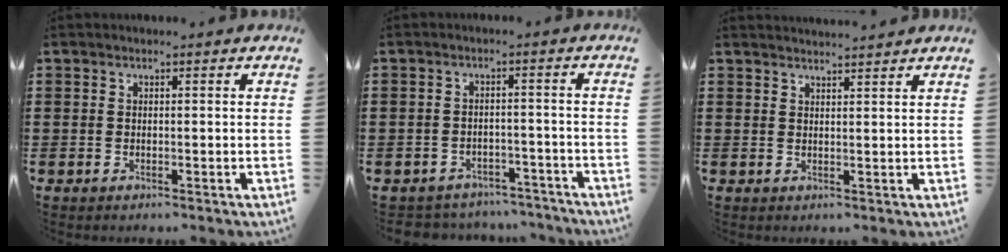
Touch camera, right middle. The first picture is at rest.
{"total": 3.3, "force": [-3.2, 0.5, -0.2], "torque": [-0.004, 0.000, -0.069]}
{"total": 2.0, "force": [2.0, -0.3, -0.1], "torque": [-0.003, -0.001, 0.039]}